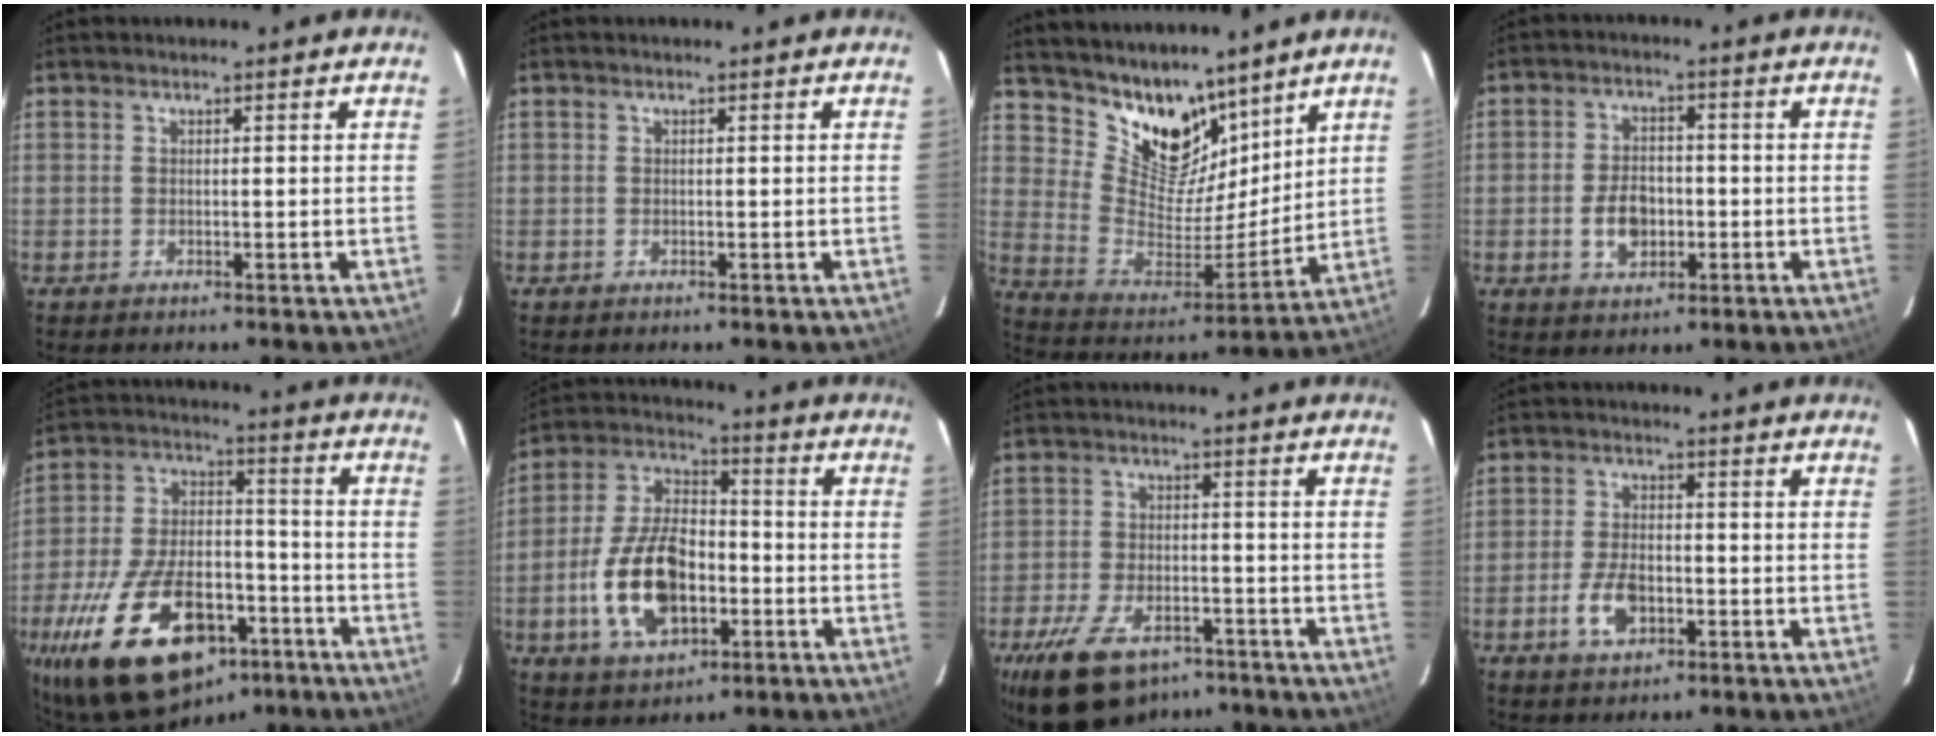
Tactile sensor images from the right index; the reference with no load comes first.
{"total": 0.0}
{"total": 14.8, "force": [11.3, 7.9, 5.4], "torque": [-0.112, -0.008, 0.215]}
{"total": 6.7, "force": [-1.8, 4.4, 4.6], "torque": [-0.089, 0.009, -0.023]}
{"total": 25.1, "force": [-14.3, 12.7, 16.2], "torque": [-0.317, -0.004, -0.220]}
{"total": 16.2, "force": [-4.8, 9.1, 12.5], "torque": [-0.259, 0.012, -0.077]}
{"total": 15.7, "force": [-10.4, 8.2, 8.4], "torque": [-0.189, -0.008, -0.170]}
{"total": 6.8, "force": [-2.7, 3.8, 5.0], "torque": [-0.106, 0.002, -0.046]}